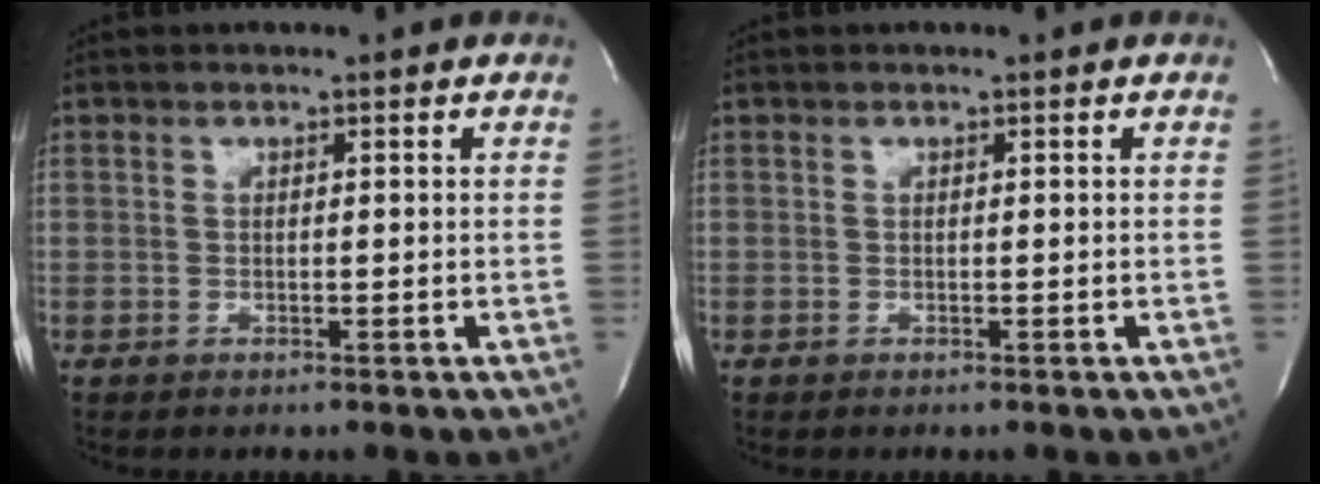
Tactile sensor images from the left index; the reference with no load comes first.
{"total": 0.0}